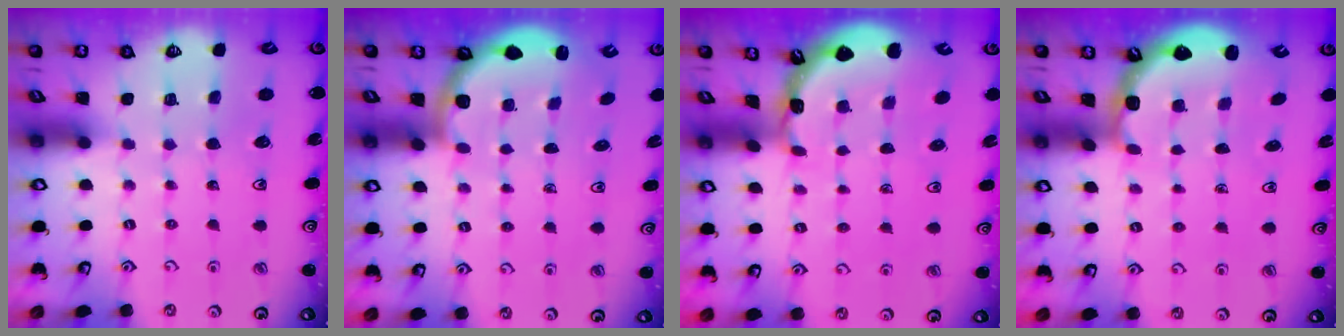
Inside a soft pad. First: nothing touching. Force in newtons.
{"total": 3.4, "press": 2.7, "slide": 2.1}
{"total": 1.7, "press": 1.7, "slide": 0.2}
{"total": 2.5, "press": 2.1, "slide": 1.3}